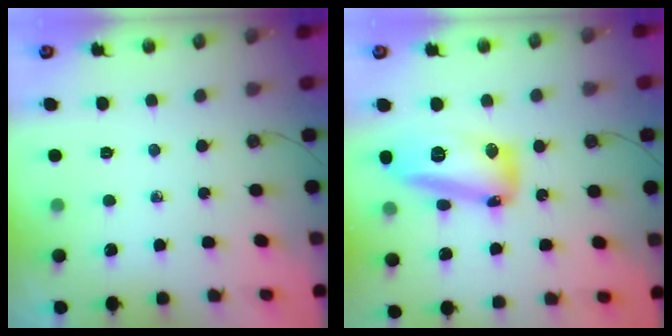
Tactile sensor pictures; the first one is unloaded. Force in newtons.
{"total": 30.4, "press": 21.3, "slide": 21.7}